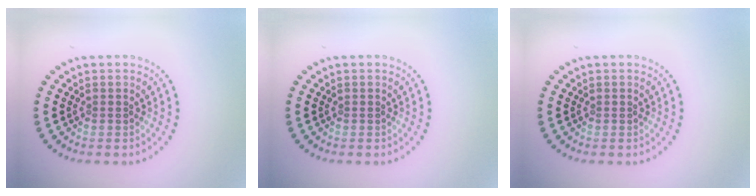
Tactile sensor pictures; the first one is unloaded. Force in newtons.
{"total": 0.0}
{"total": 0.0}